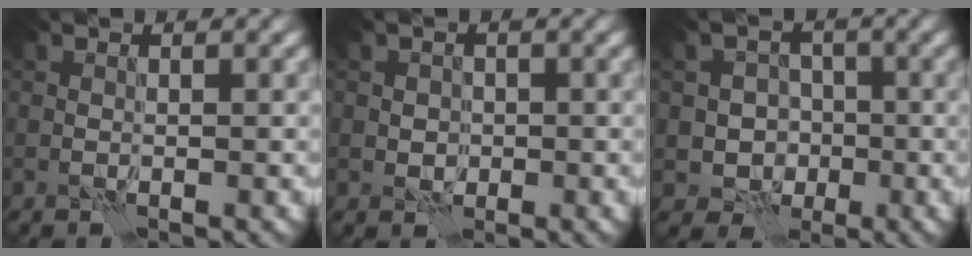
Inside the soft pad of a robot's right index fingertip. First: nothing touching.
{"total": 1.4, "force": [-0.4, 1.2, 0.5], "torque": [-0.004, 0.001, -0.009]}
{"total": 4.0, "force": [-1.3, 3.6, 1.2], "torque": [0.006, 0.004, -0.046]}